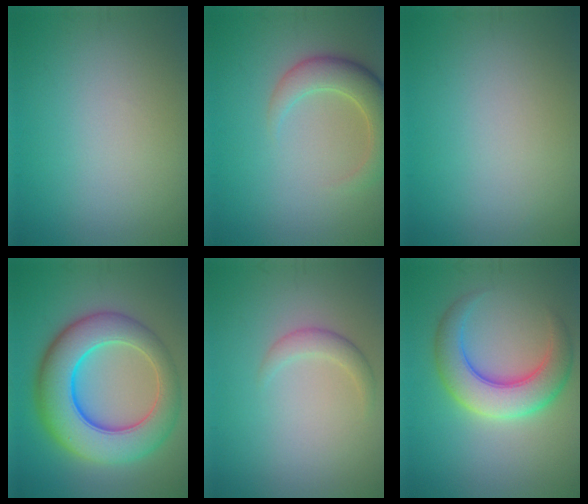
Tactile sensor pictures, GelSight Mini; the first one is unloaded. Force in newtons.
{"total": 4.6, "press": 4.6, "slide": 0.4}
{"total": 0.0}
{"total": 10.6, "press": 10.6, "slide": 0.2}
{"total": 1.6, "press": 1.6, "slide": 0.1}
{"total": 6.4, "press": 6.4, "slide": 0.1}